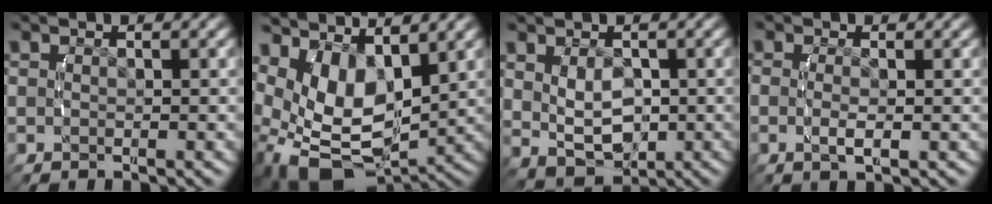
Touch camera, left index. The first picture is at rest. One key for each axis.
{"total": 11.1, "fx": -0.6, "fy": 8.1, "fz": 7.6, "tx": -0.181, "ty": -0.054, "tz": 0.010}
{"total": 5.8, "fx": 0.4, "fy": 4.0, "fz": 4.2, "tx": -0.075, "ty": -0.015, "tz": 0.011}
{"total": 1.9, "fx": -0.4, "fy": 0.8, "fz": 1.6, "tx": -0.037, "ty": -0.008, "tz": -0.005}